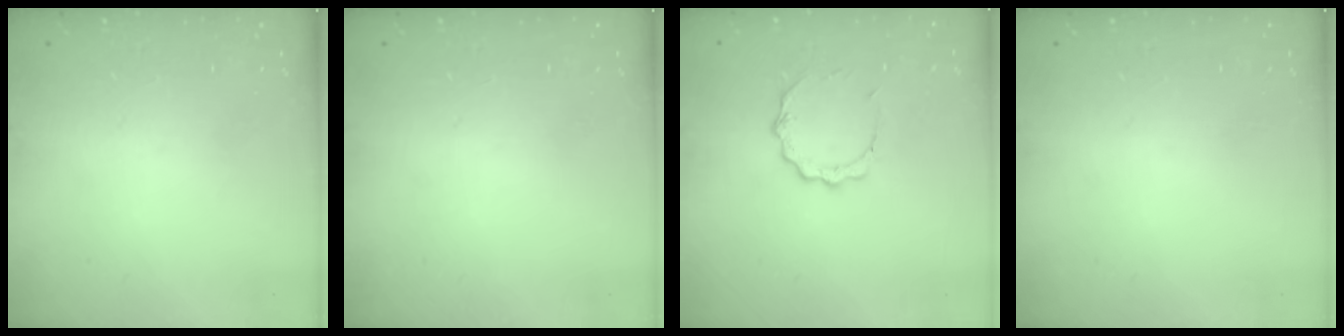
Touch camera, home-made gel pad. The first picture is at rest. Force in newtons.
{"total": 0.0}
{"total": 7.1, "press": 7.1, "slide": 0.6}
{"total": 0.0}